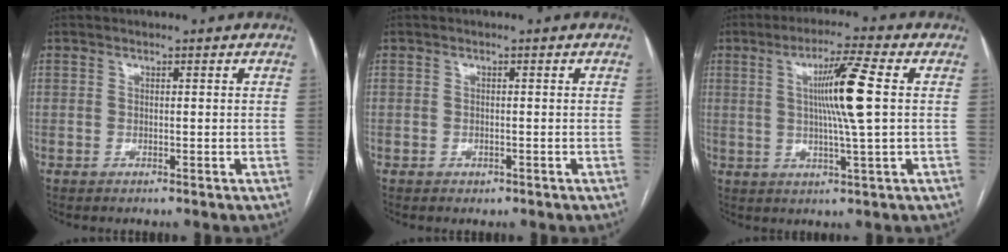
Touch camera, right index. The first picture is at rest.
{"total": 0.8, "force": [-0.5, 0.6, 0.3], "torque": [-0.005, 0.001, -0.005]}
{"total": 9.4, "force": [1.4, -0.9, 9.3], "torque": [-0.165, 0.000, 0.025]}